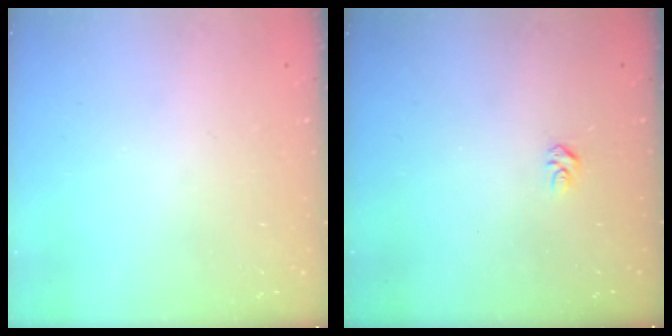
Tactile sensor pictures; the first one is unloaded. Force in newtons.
{"total": 2.8, "press": 2.8, "slide": 0.4}